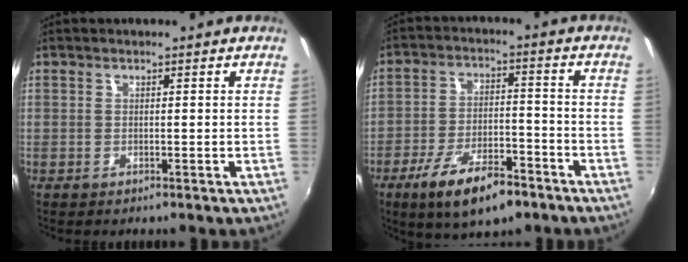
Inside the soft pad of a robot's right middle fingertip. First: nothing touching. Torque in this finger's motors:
{"motor_torque": [1.17, -0.97, 0.61, 0.15]}